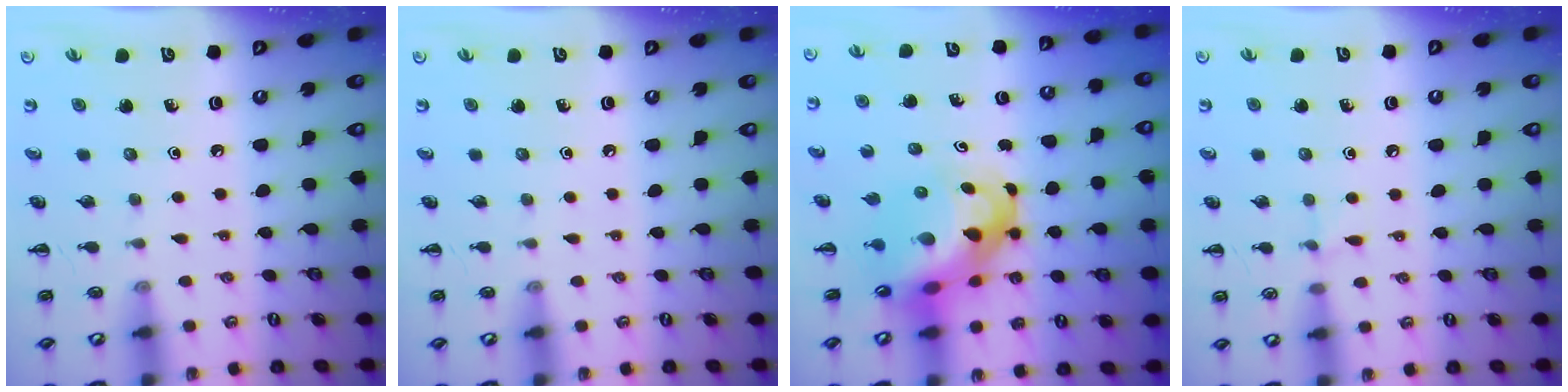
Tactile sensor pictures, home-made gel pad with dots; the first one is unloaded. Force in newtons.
{"total": 0.0}
{"total": 8.9, "press": 8.5, "slide": 2.8}
{"total": 4.5, "press": 4.2, "slide": 1.5}